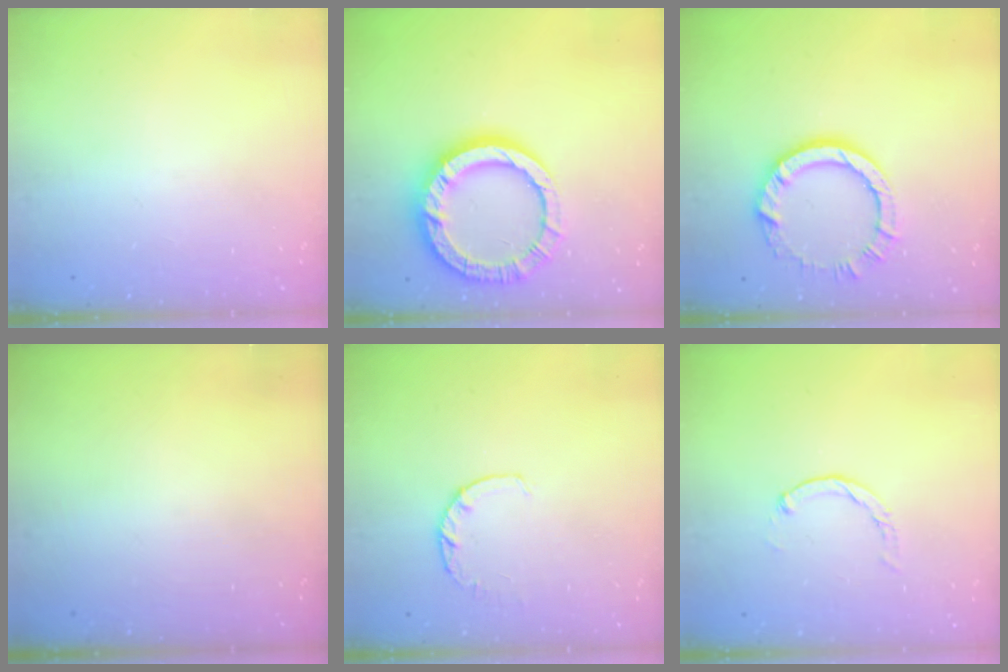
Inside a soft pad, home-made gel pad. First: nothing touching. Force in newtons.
{"total": 15.9, "press": 15.8, "slide": 2.2}
{"total": 9.7, "press": 9.6, "slide": 0.7}
{"total": 0.0}
{"total": 2.8, "press": 2.7, "slide": 0.5}
{"total": 0.0}